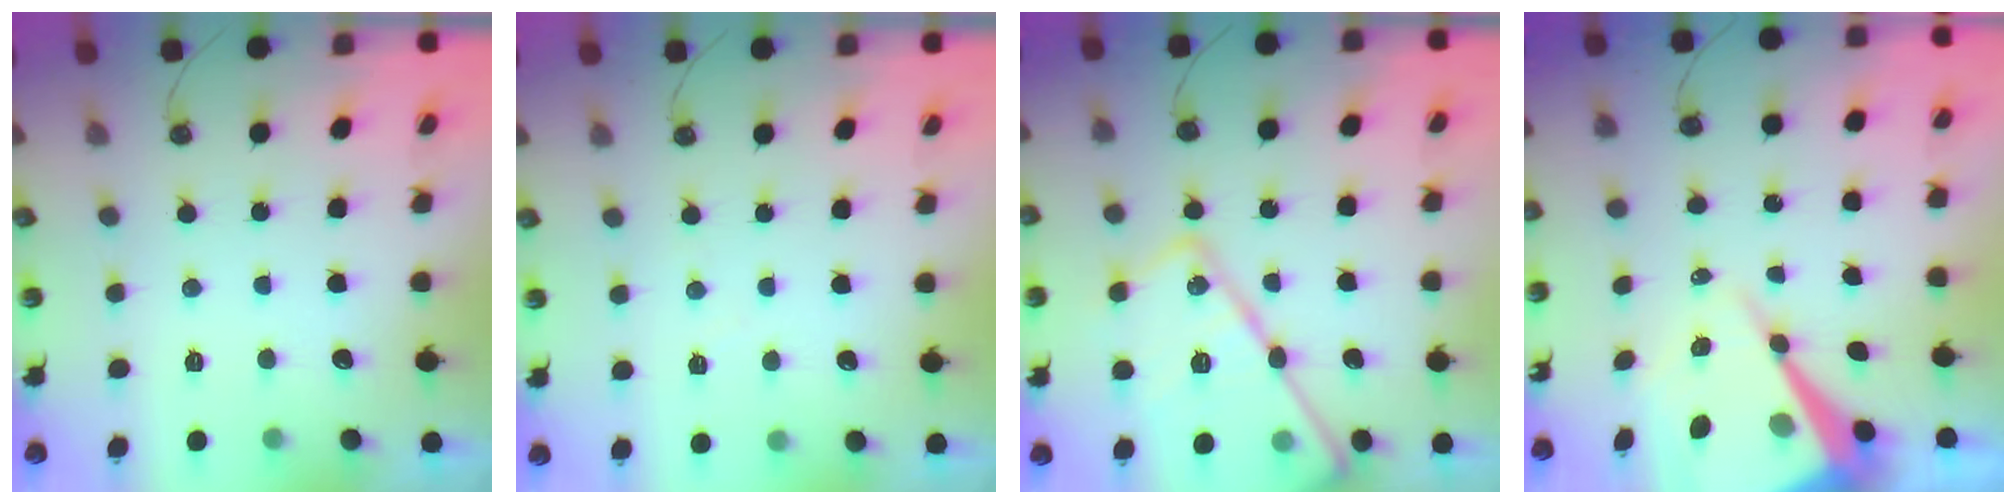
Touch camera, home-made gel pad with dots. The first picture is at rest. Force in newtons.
{"total": 3.5, "press": 3.5, "slide": 0.6}
{"total": 23.5, "press": 23.4, "slide": 1.8}
{"total": 17.5, "press": 17.4, "slide": 1.8}